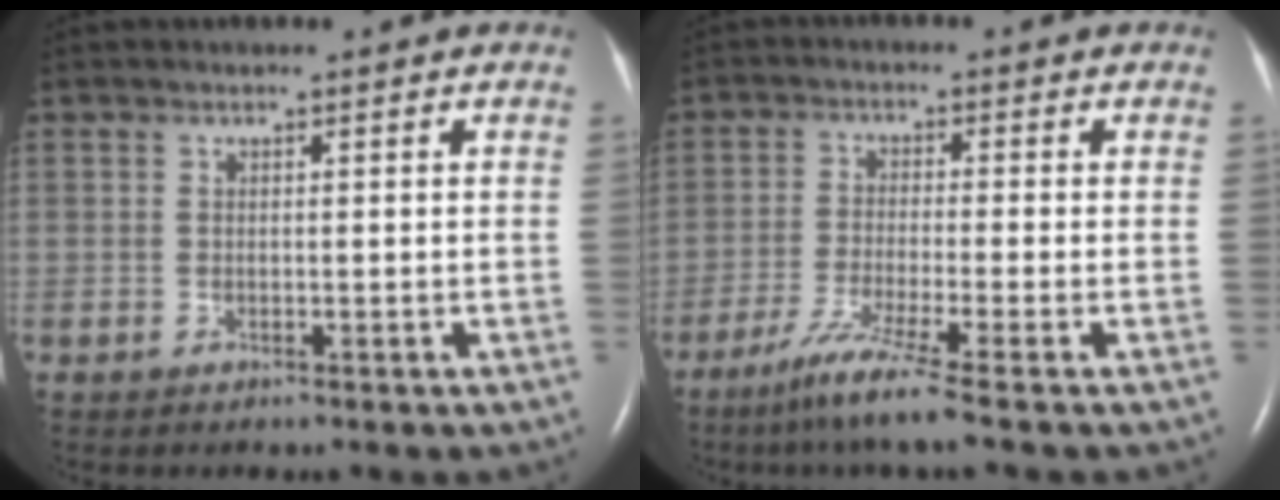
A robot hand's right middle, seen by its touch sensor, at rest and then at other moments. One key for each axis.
{"total": 6.9, "fx": -4.8, "fy": -1.4, "fz": 4.8, "tx": -0.094, "ty": -0.026, "tz": -0.095}